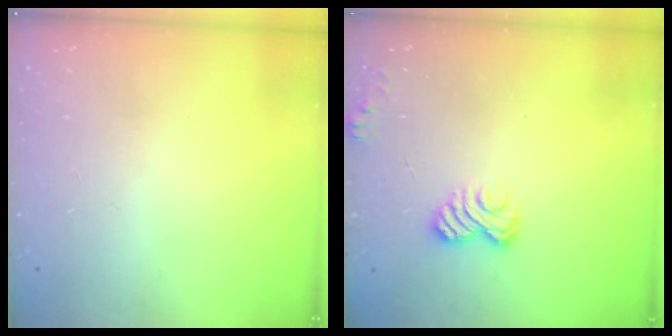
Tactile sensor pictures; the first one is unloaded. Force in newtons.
{"total": 6.0, "press": 5.8, "slide": 1.3}